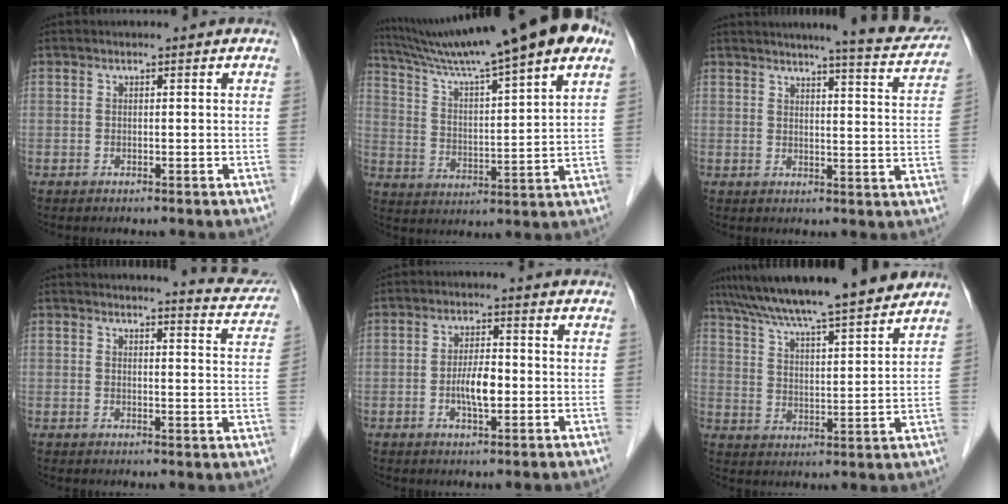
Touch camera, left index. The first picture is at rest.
{"total": 21.9, "force": [17.1, 0.1, 13.6], "torque": [-0.225, 0.019, 0.256]}
{"total": 11.4, "force": [10.6, 0.1, 4.3], "torque": [-0.052, -0.026, 0.112]}
{"total": 8.0, "force": [7.9, 0.3, 1.3], "torque": [-0.010, -0.032, 0.073]}
{"total": 4.5, "force": [-1.0, 1.4, 4.1], "torque": [-0.080, 0.001, -0.017]}
{"total": 17.6, "force": [15.4, 0.4, 8.5], "torque": [-0.140, 0.019, 0.233]}